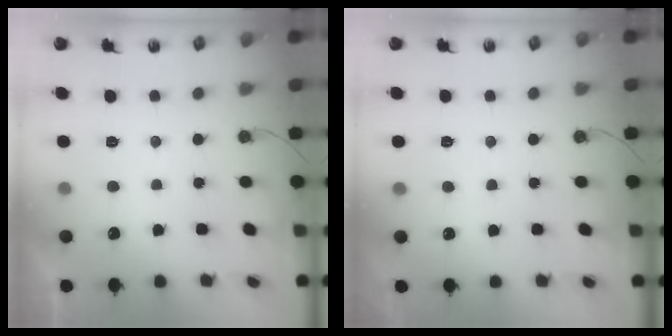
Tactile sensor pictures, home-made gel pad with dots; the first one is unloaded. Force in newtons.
{"total": 3.8, "press": 3.7, "slide": 0.5}